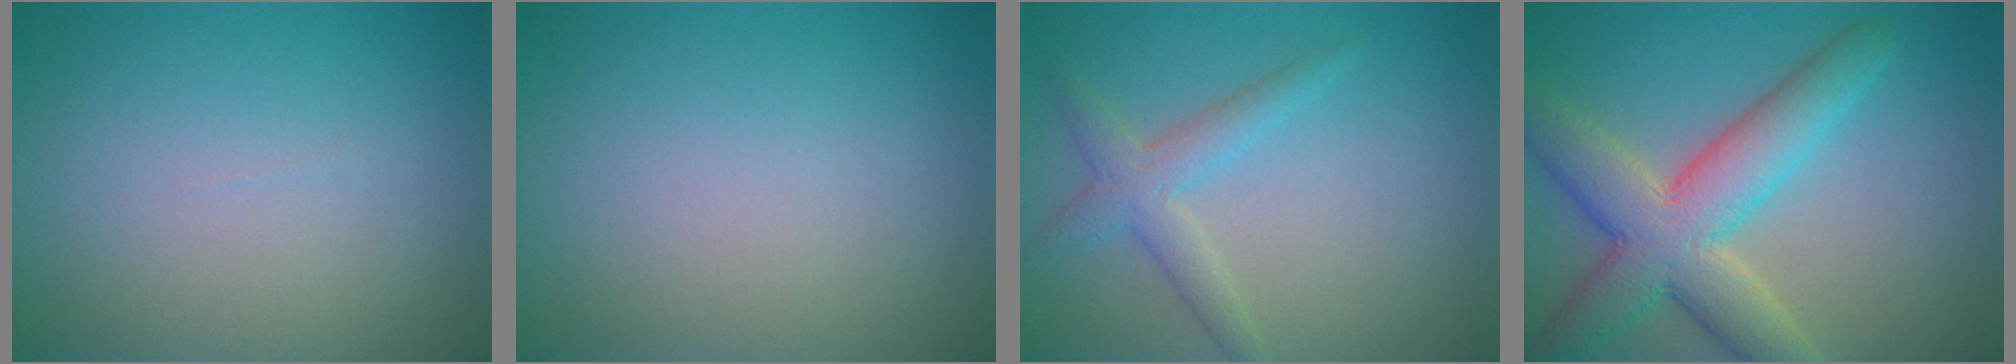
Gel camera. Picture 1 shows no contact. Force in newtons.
{"total": 0.0}
{"total": 2.8, "press": 2.8, "slide": 0.1}
{"total": 8.1, "press": 8.1, "slide": 0.5}